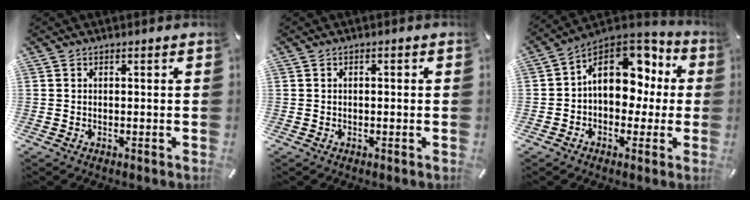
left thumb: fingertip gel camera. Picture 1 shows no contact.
{"total": 0.6, "force": [-0.2, 0.4, 0.4], "torque": [-0.010, 0.000, -0.005]}
{"total": 15.5, "force": [3.7, 11.3, 9.9], "torque": [-0.137, -0.021, 0.066]}